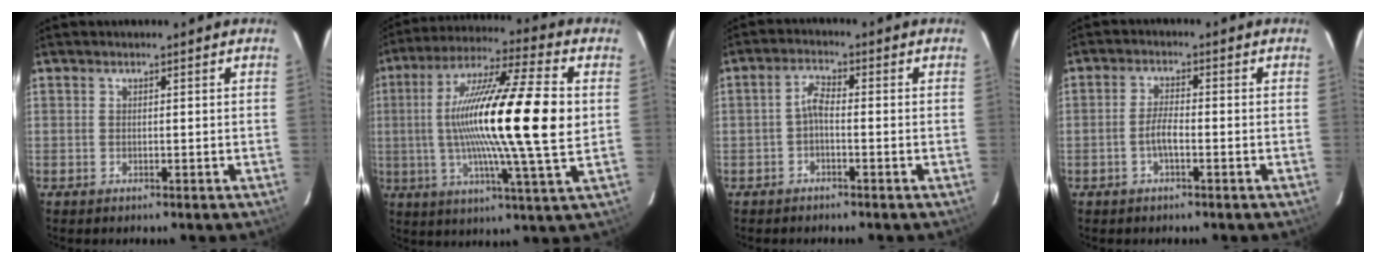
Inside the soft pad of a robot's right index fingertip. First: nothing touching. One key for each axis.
{"total": 22.4, "fx": 1.7, "fy": 1.0, "fz": 22.4, "tx": -0.389, "ty": 0.004, "tz": 0.015}
{"total": 2.5, "fx": -1.1, "fy": 0.8, "fz": 2.1, "tx": -0.047, "ty": 0.010, "tz": -0.024}
{"total": 2.9, "fx": -1.3, "fy": 0.6, "fz": 2.5, "tx": -0.054, "ty": 0.003, "tz": -0.024}